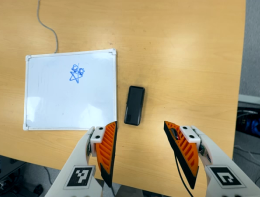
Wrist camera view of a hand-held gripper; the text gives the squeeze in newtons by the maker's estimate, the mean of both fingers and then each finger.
{"total": 0.0}